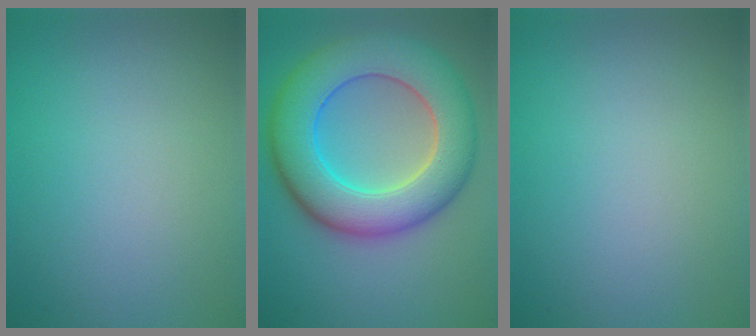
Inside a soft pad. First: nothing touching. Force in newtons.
{"total": 10.7, "press": 10.7, "slide": 0.4}
{"total": 0.0}